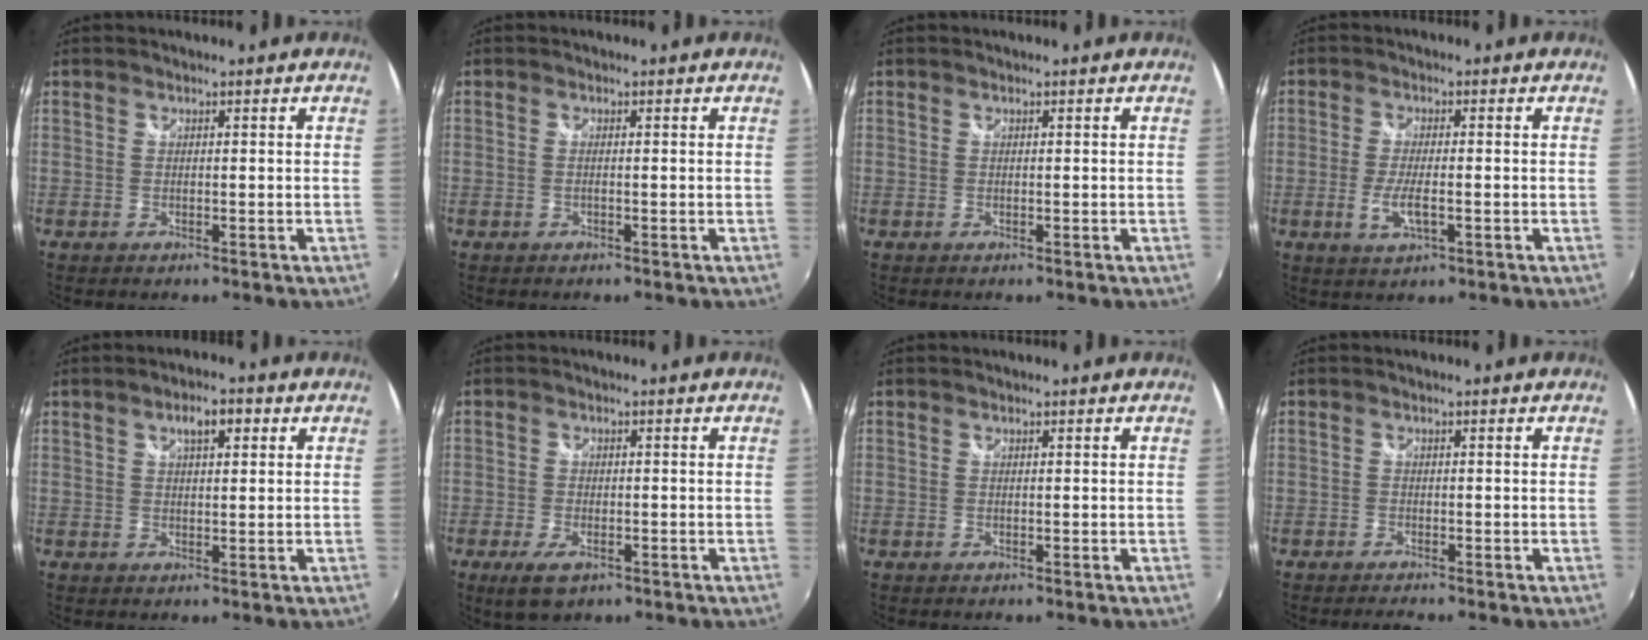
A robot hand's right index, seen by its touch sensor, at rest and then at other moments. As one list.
[{"total": 0.9, "force": [-0.4, -0.2, 0.8], "torque": [-0.013, 0.000, -0.008]}, {"total": 0.0}, {"total": 5.0, "force": [-1.5, 1.4, 4.5], "torque": [-0.094, -0.010, -0.028]}, {"total": 4.2, "force": [1.8, 1.7, 3.4], "torque": [-0.053, 0.012, 0.029]}, {"total": 5.4, "force": [-3.0, 2.5, 3.7], "torque": [-0.088, -0.016, -0.053]}, {"total": 0.0}, {"total": 1.8, "force": [-1.7, 0.0, 0.5], "torque": [-0.017, -0.010, -0.033]}]